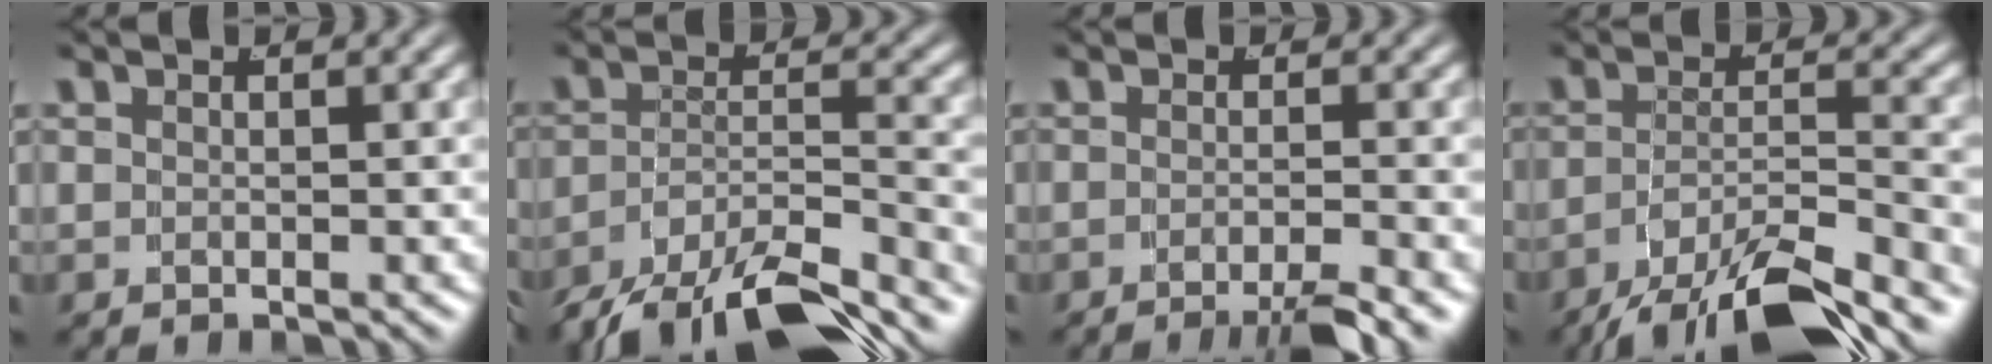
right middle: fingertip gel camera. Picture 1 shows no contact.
{"total": 10.5, "force": [-7.6, 4.8, 5.4], "torque": [-0.077, -0.023, -0.116]}
{"total": 3.6, "force": [-2.7, 0.4, 2.3], "torque": [-0.029, -0.006, -0.044]}
{"total": 8.8, "force": [-6.4, 3.2, 5.3], "torque": [-0.066, -0.016, -0.094]}